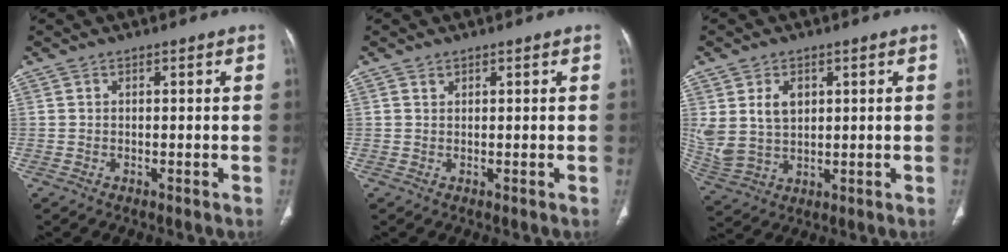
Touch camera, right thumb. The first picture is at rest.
{"total": 0.6, "force": [0.5, 0.4, 0.2], "torque": [-0.002, -0.002, 0.008]}
{"total": 8.5, "force": [2.4, 5.9, 5.6], "torque": [-0.103, -0.006, 0.062]}